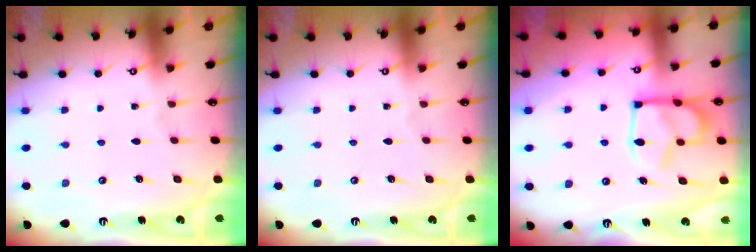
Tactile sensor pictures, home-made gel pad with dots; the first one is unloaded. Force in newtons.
{"total": 0.0}
{"total": 13.7, "press": 13.6, "slide": 1.7}